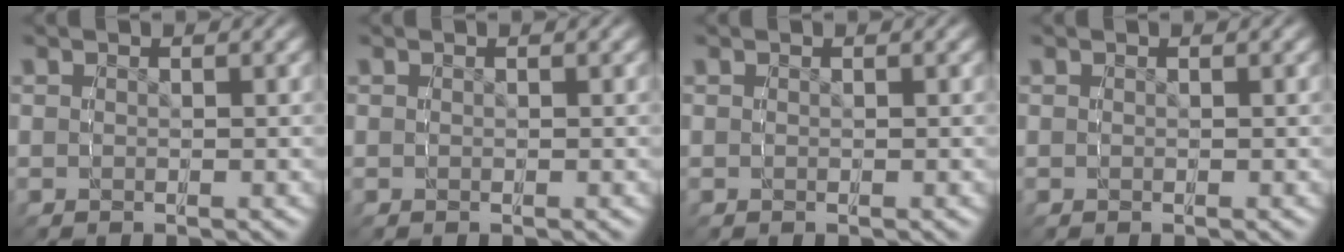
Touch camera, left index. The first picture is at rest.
{"total": 0.0}
{"total": 0.0}
{"total": 0.0}